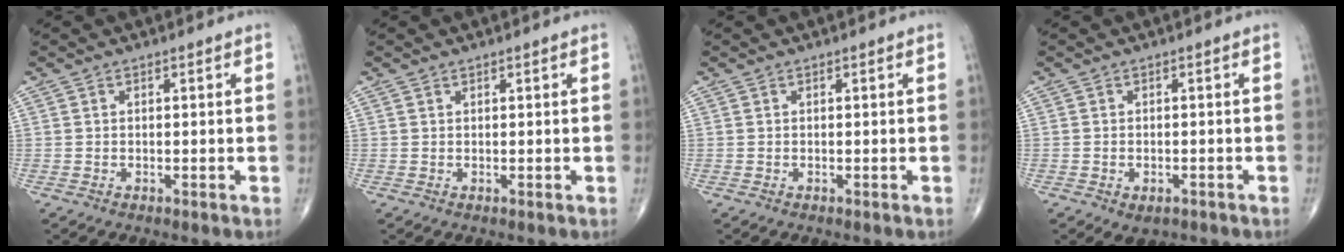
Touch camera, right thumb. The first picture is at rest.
{"total": 0.0}
{"total": 0.0}
{"total": 3.6, "force": [-2.0, 2.2, 2.0], "torque": [-0.022, 0.007, -0.021]}